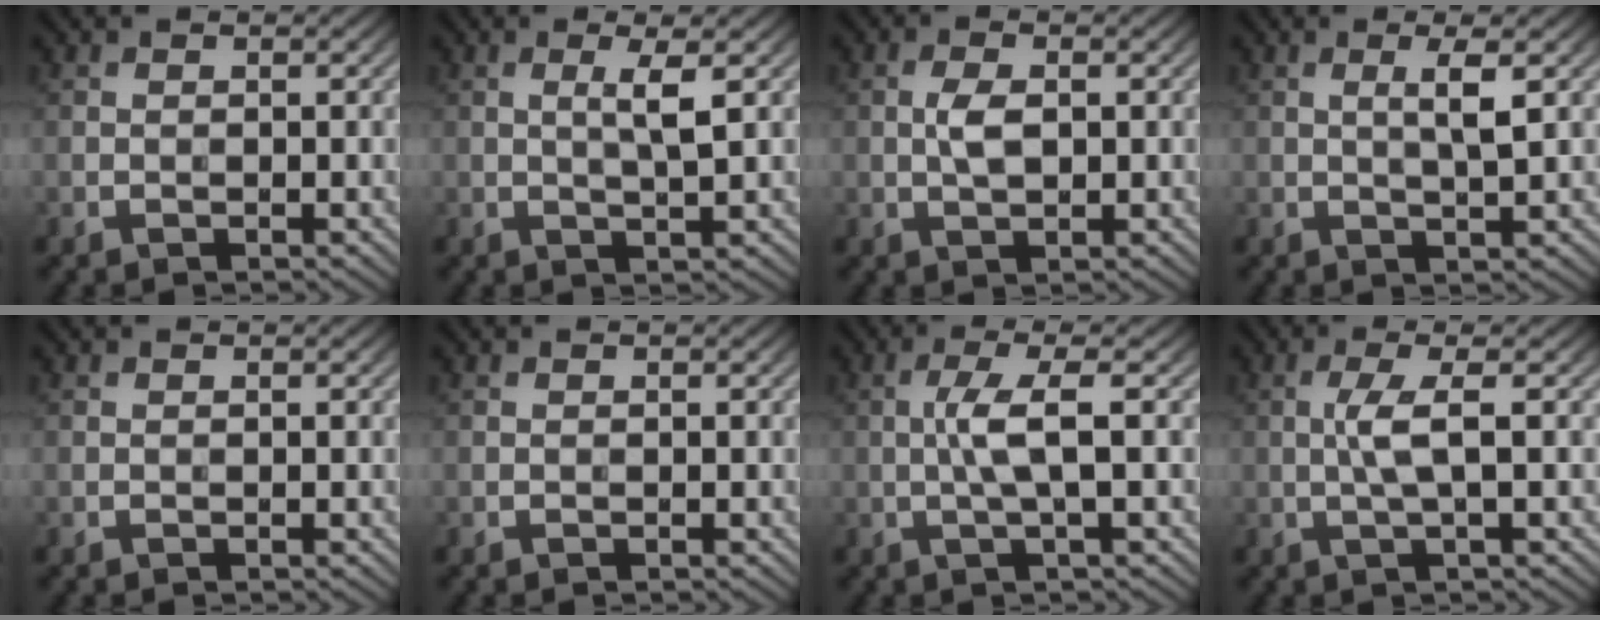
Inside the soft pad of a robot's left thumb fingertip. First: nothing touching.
{"total": 2.8, "force": [0.7, 0.2, 2.7], "torque": [-0.053, 0.002, 0.013]}
{"total": 3.1, "force": [0.1, 1.4, 2.7], "torque": [-0.060, 0.001, 0.002]}
{"total": 2.8, "force": [0.8, 0.1, 2.7], "torque": [-0.052, 0.003, 0.014]}
{"total": 0.0}
{"total": 0.0}
{"total": 4.3, "force": [0.0, 0.6, 4.2], "torque": [-0.086, 0.009, -0.005]}
{"total": 3.5, "force": [0.2, 0.4, 3.5], "torque": [-0.073, 0.008, 0.000]}